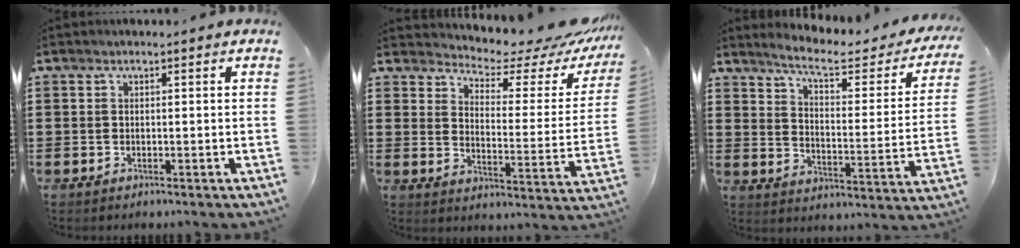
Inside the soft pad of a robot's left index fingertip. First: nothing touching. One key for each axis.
{"total": 4.9, "fx": 4.5, "fy": 1.2, "fz": 1.6, "tx": -0.043, "ty": -0.040, "tz": 0.070}
{"total": 6.1, "fx": 4.8, "fy": 0.8, "fz": 3.6, "tx": -0.084, "ty": -0.030, "tz": 0.074}